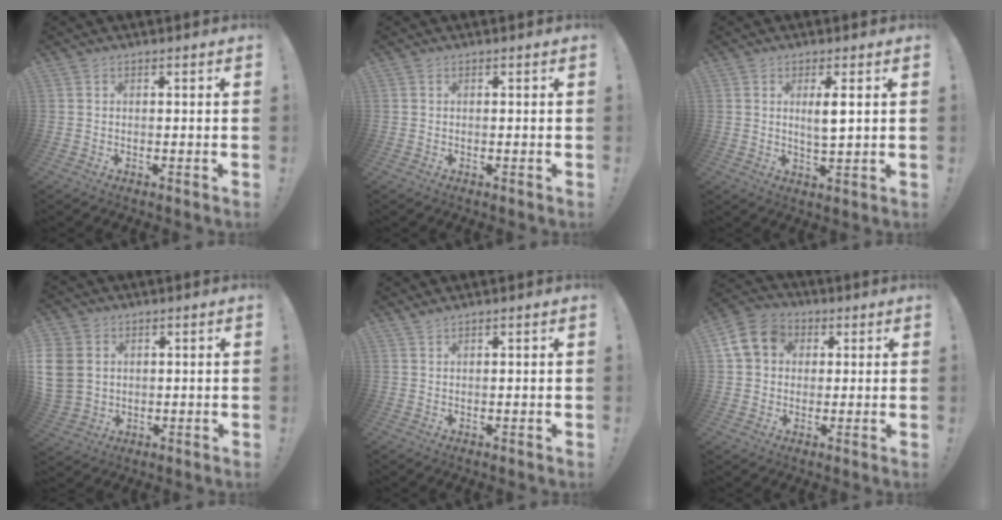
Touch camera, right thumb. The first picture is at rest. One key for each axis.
{"total": 0.0}
{"total": 4.7, "fx": 1.4, "fy": 1.0, "fz": 4.4, "tx": -0.072, "ty": -0.009, "tz": 0.019}
{"total": 9.1, "fx": 1.9, "fy": 7.7, "fz": 4.5, "tx": -0.107, "ty": -0.004, "tz": 0.044}
{"total": 1.2, "fx": 1.0, "fy": -0.2, "fz": 0.6, "tx": -0.012, "ty": -0.003, "tz": 0.017}
{"total": 12.0, "fx": 3.3, "fy": 10.1, "fz": 5.7, "tx": -0.086, "ty": 0.002, "tz": 0.069}